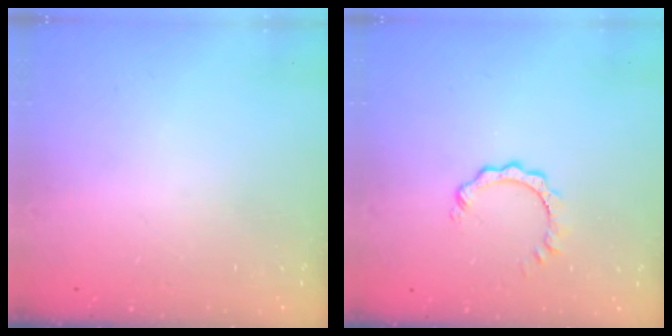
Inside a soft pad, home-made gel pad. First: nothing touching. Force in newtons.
{"total": 3.0, "press": 3.0, "slide": 0.3}